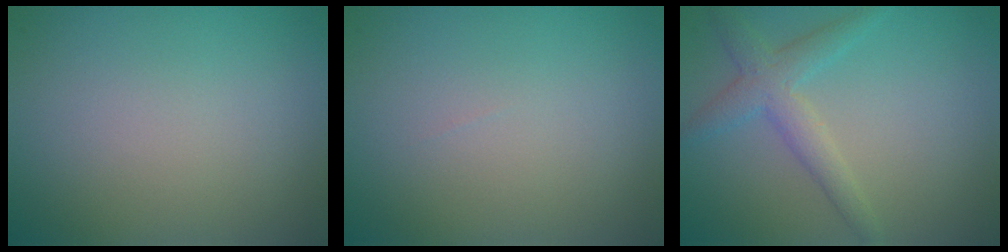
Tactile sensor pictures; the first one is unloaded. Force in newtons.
{"total": 0.0}
{"total": 3.0, "press": 3.0, "slide": 0.1}